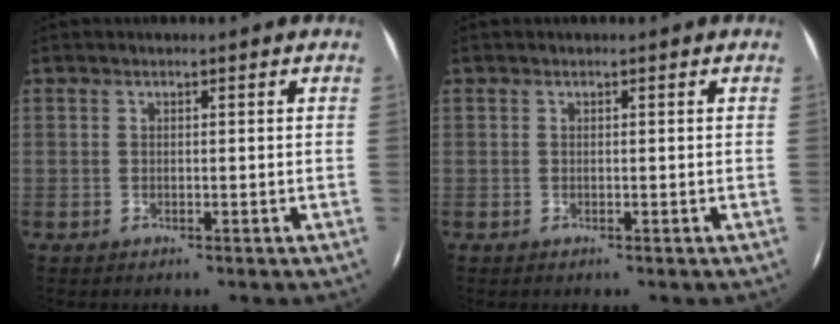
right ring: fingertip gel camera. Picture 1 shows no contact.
{"total": 0.0}